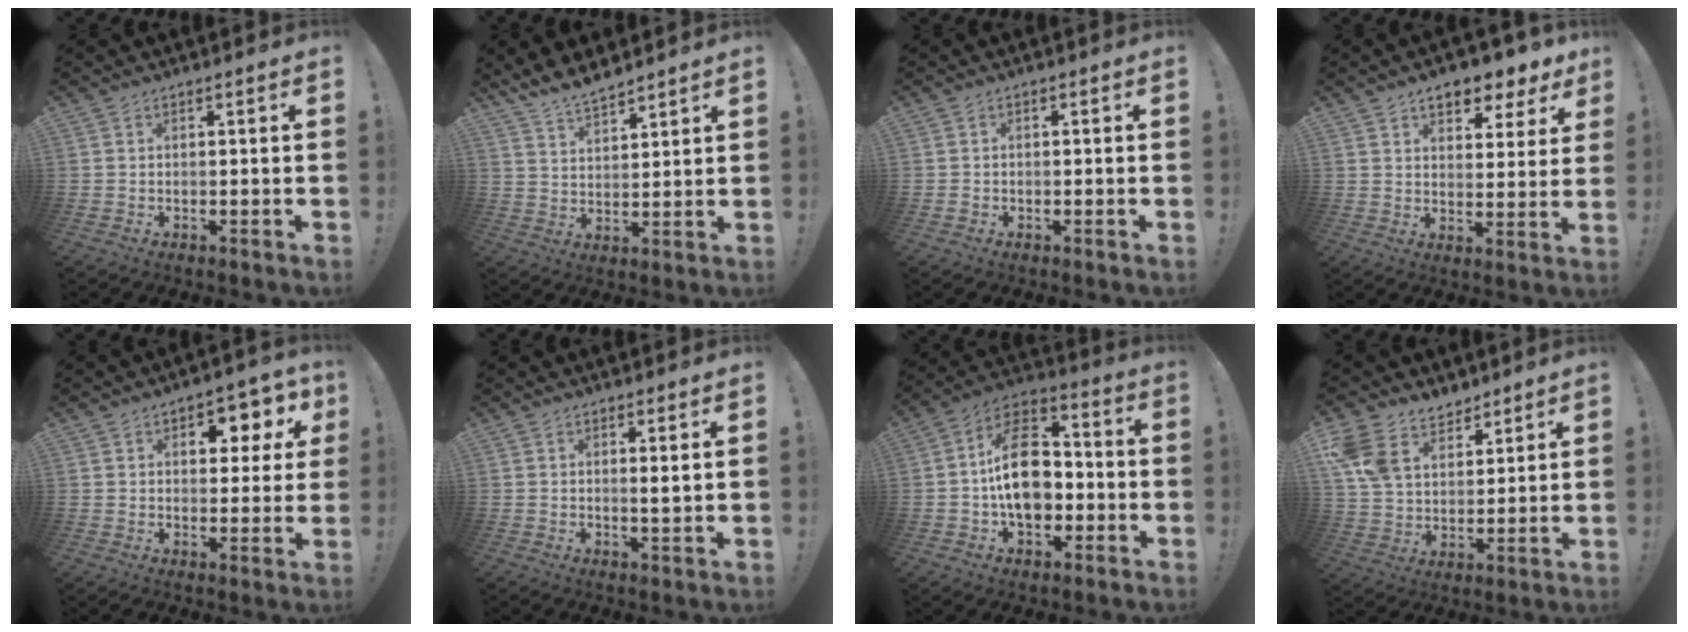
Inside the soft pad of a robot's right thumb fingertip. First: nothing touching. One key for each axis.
{"total": 7.4, "fx": 6.8, "fy": 1.7, "fz": 2.2, "tx": -0.046, "ty": -0.046, "tz": 0.129}
{"total": 1.1, "fx": -0.7, "fy": 0.8, "fz": 0.4, "tx": -0.005, "ty": 0.003, "tz": -0.014}
{"total": 8.4, "fx": 6.0, "fy": 4.2, "fz": 4.1, "tx": -0.047, "ty": -0.042, "tz": 0.106}
{"total": 7.7, "fx": 3.8, "fy": 4.9, "fz": 4.6, "tx": -0.051, "ty": -0.025, "tz": 0.067}
{"total": 2.4, "fx": 1.2, "fy": -0.1, "fz": 2.1, "tx": -0.027, "ty": -0.014, "tz": 0.015}
{"total": 18.7, "fx": -1.1, "fy": 13.2, "fz": 13.2, "tx": -0.201, "ty": 0.019, "tz": -0.015}
{"total": 13.9, "fx": 8.5, "fy": 9.3, "fz": 5.8, "tx": -0.112, "ty": -0.041, "tz": 0.171}